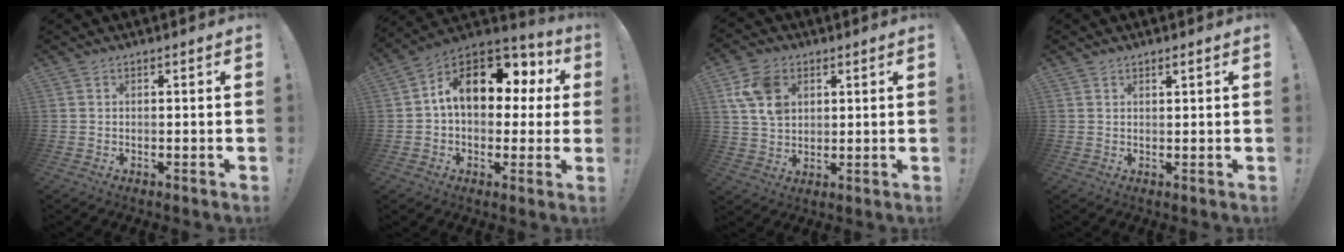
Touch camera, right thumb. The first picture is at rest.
{"total": 15.8, "force": [5.1, 9.9, 11.1], "torque": [-0.164, -0.016, 0.090]}
{"total": 11.3, "force": [4.4, 8.3, 6.2], "torque": [-0.119, -0.003, 0.086]}
{"total": 1.2, "force": [0.9, 0.4, 0.6], "torque": [-0.006, -0.002, 0.016]}